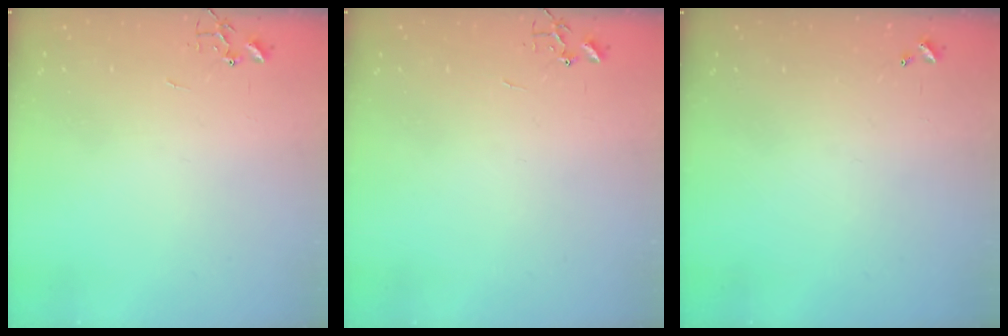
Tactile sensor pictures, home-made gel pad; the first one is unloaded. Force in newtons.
{"total": 0.0}
{"total": 0.0}